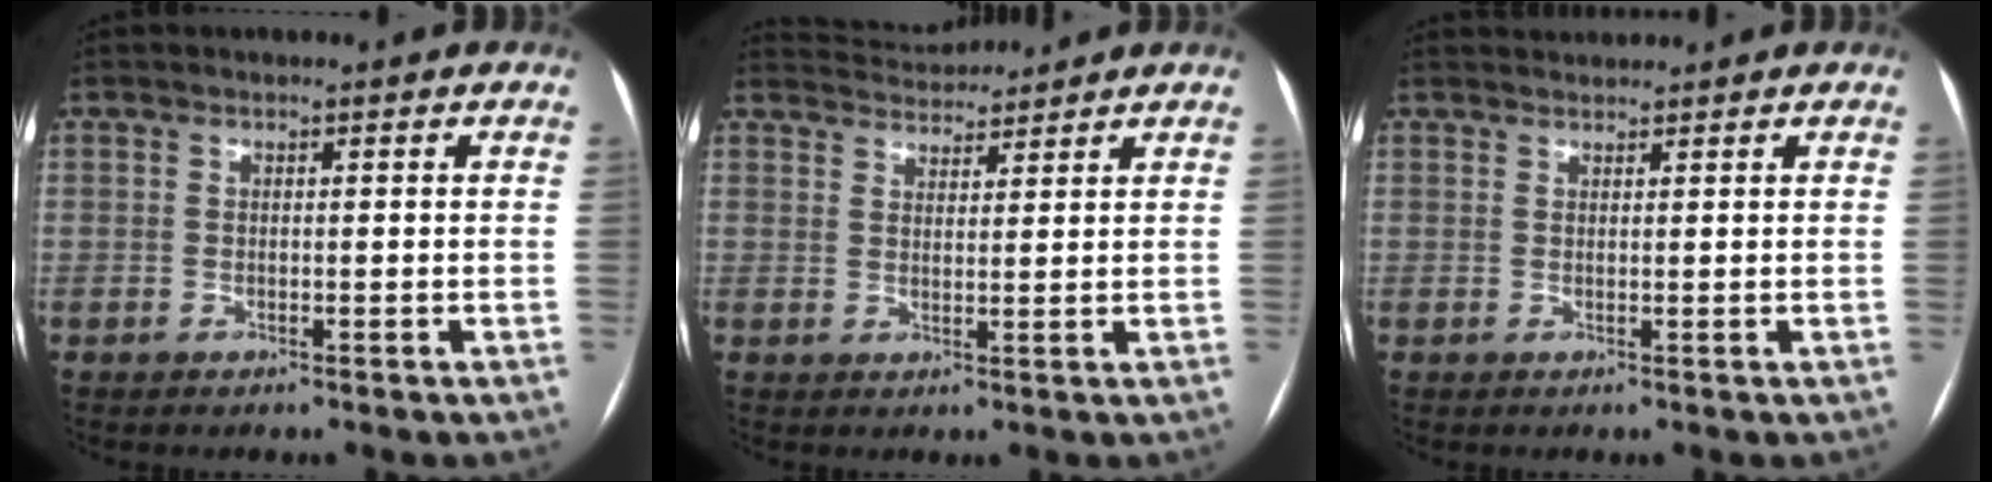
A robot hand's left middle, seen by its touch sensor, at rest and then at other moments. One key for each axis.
{"total": 5.1, "fx": 5.1, "fy": 0.4, "fz": -0.1, "tx": -0.008, "ty": 0.023, "tz": 0.081}
{"total": 1.8, "fx": 1.8, "fy": 0.0, "fz": -0.2, "tx": -0.002, "ty": 0.020, "tz": 0.037}